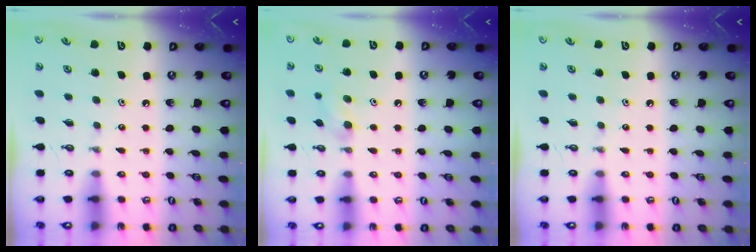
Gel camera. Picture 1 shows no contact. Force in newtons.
{"total": 6.4, "press": 6.3, "slide": 1.4}
{"total": 0.0}